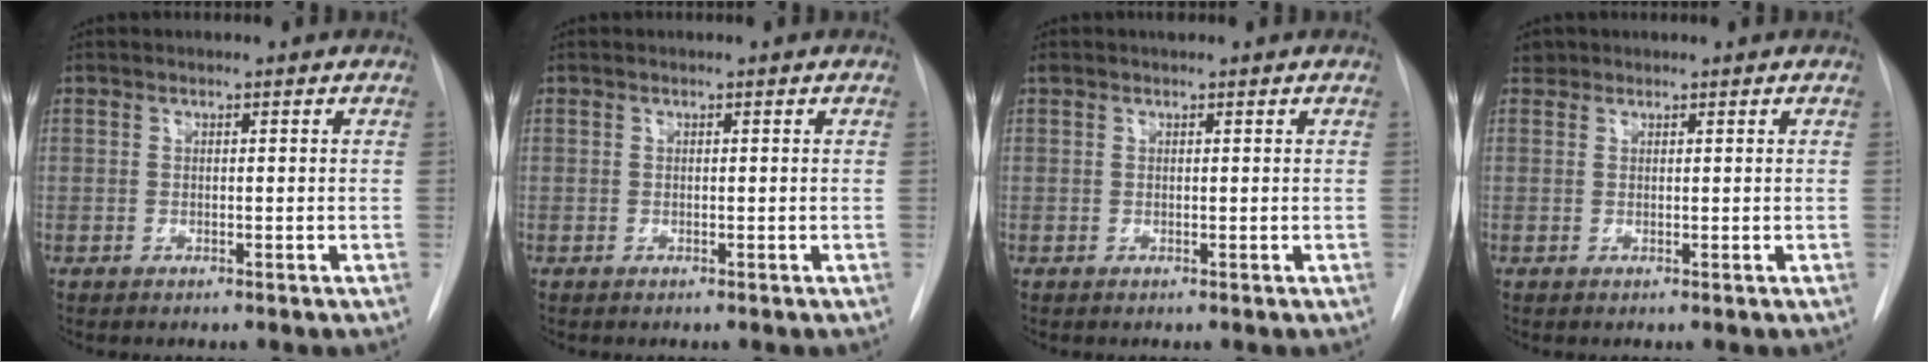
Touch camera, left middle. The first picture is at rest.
{"total": 0.0}
{"total": 1.0, "force": [0.8, 0.3, 0.4], "torque": [-0.016, 0.021, 0.016]}
{"total": 1.0, "force": [0.8, 0.6, -0.1], "torque": [0.003, 0.010, 0.012]}